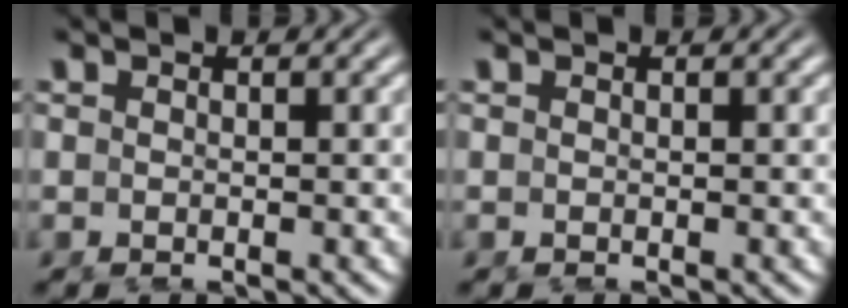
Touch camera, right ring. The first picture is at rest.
{"total": 0.0}